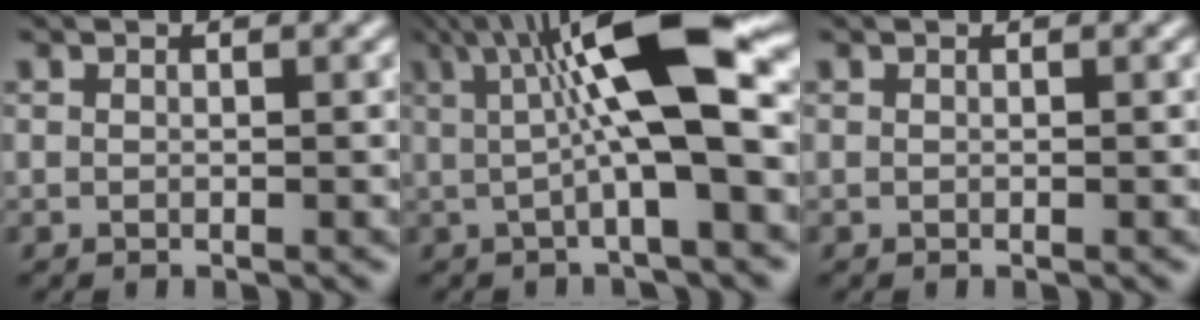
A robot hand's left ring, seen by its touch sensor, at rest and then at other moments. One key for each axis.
{"total": 9.8, "fx": 1.6, "fy": 2.2, "fz": 9.4, "tx": -0.151, "ty": 0.008, "tz": 0.028}
{"total": 0.0}